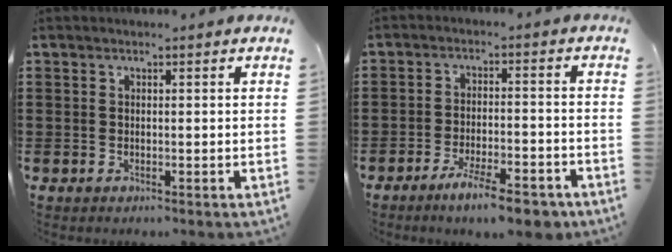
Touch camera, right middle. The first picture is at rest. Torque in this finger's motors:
{"motor_torque": [2.14, 0.00, 0.43, 0.10]}